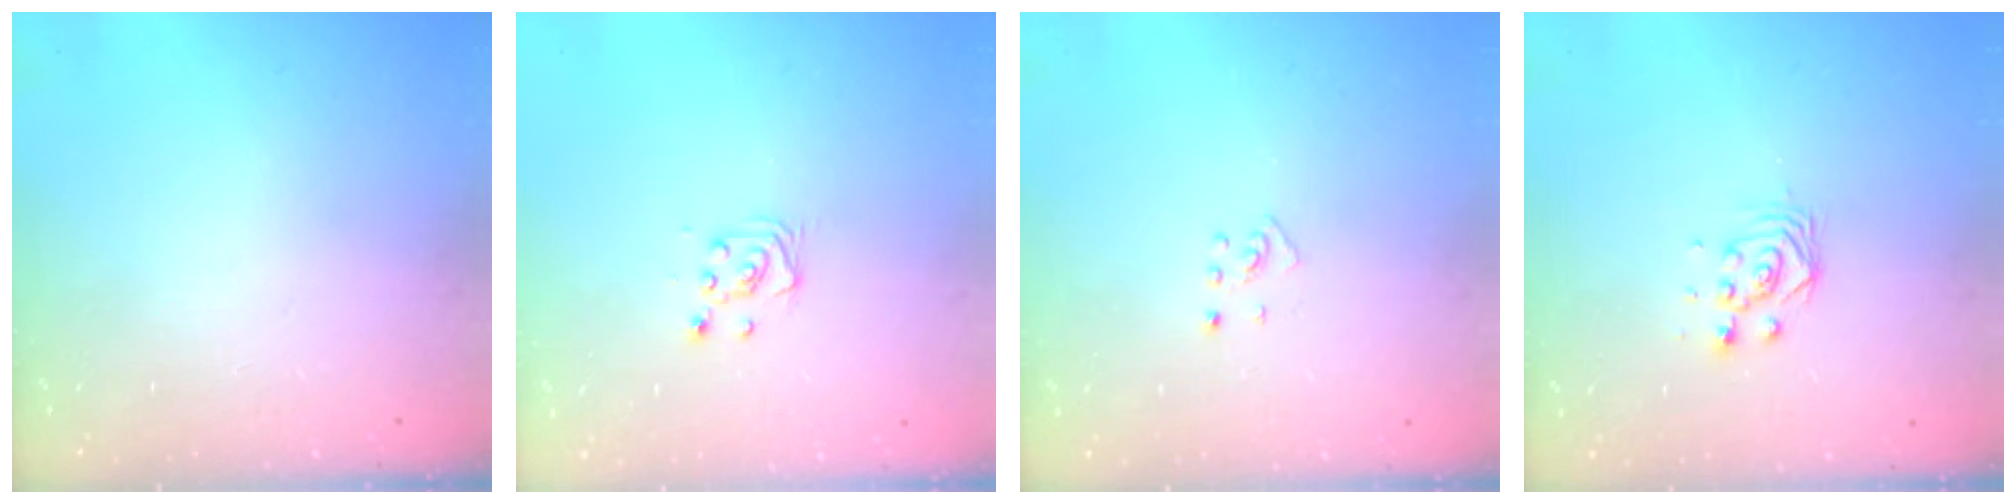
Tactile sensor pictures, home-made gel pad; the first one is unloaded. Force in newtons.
{"total": 3.4, "press": 3.4, "slide": 0.4}
{"total": 2.7, "press": 2.6, "slide": 0.6}
{"total": 3.1, "press": 3.1, "slide": 0.0}